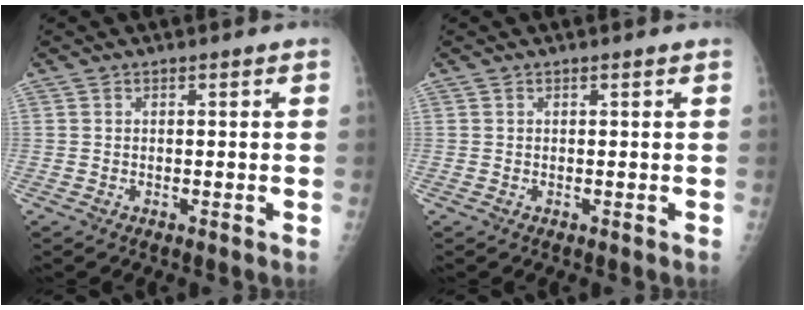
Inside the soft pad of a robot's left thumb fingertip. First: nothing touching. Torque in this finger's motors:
{"motor_torque": [0.01, -0.01, 0.00, 0.00, 0.00]}